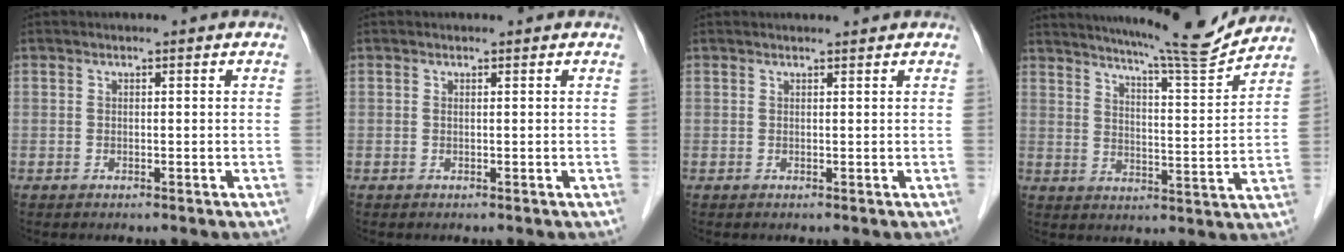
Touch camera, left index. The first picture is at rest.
{"total": 0.0}
{"total": 1.8, "force": [1.8, -0.1, 0.4], "torque": [-0.007, 0.012, 0.025]}
{"total": 13.6, "force": [12.7, -1.1, 4.6], "torque": [-0.078, -0.025, 0.178]}